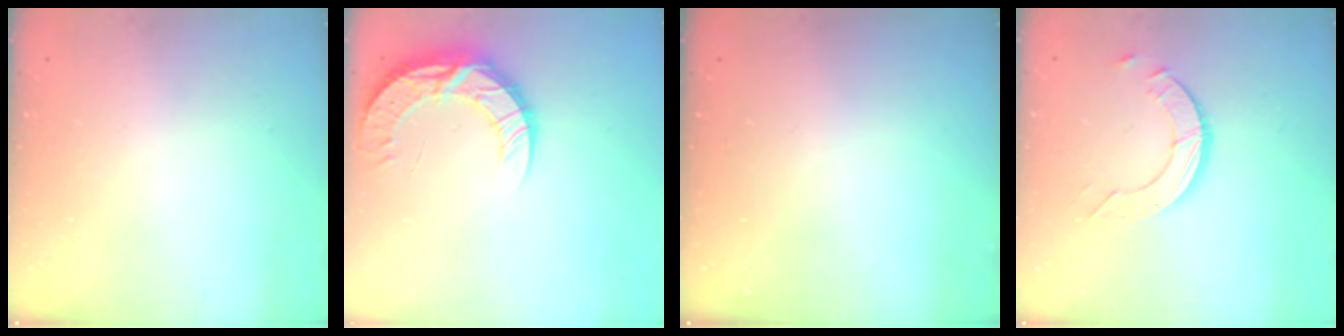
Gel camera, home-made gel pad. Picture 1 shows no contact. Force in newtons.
{"total": 13.0, "press": 12.9, "slide": 1.0}
{"total": 0.0}
{"total": 6.0, "press": 6.0, "slide": 0.5}